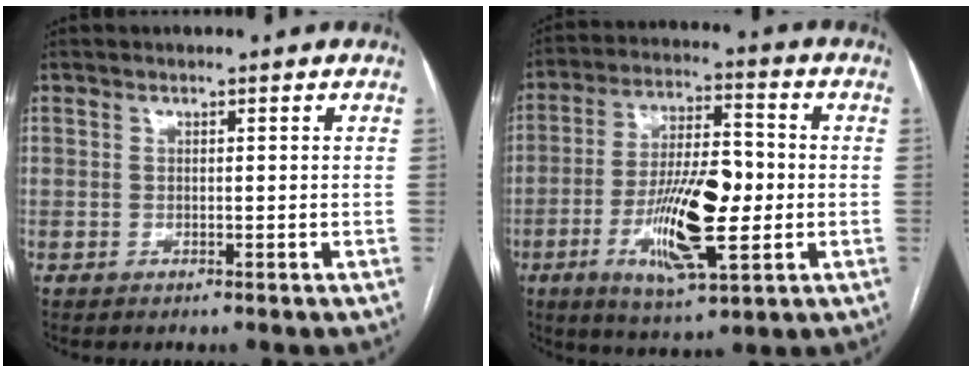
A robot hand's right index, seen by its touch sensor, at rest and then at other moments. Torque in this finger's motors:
{"motor_torque": [0.35, 0.02, 0.31, 0.21]}